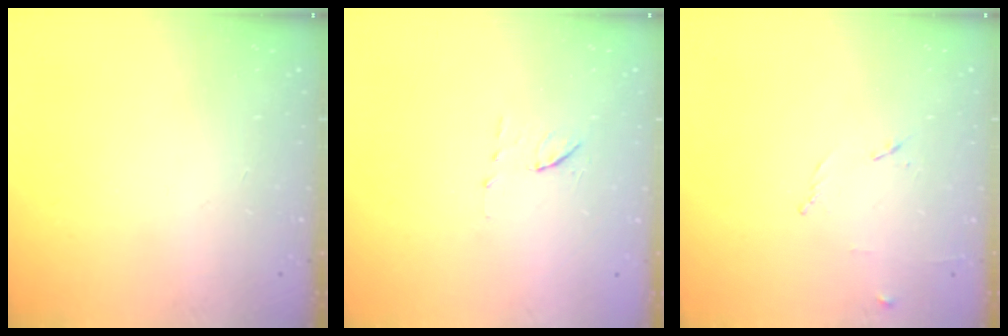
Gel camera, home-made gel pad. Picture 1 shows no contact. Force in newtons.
{"total": 6.8, "press": 6.6, "slide": 1.8}
{"total": 5.9, "press": 5.8, "slide": 1.1}